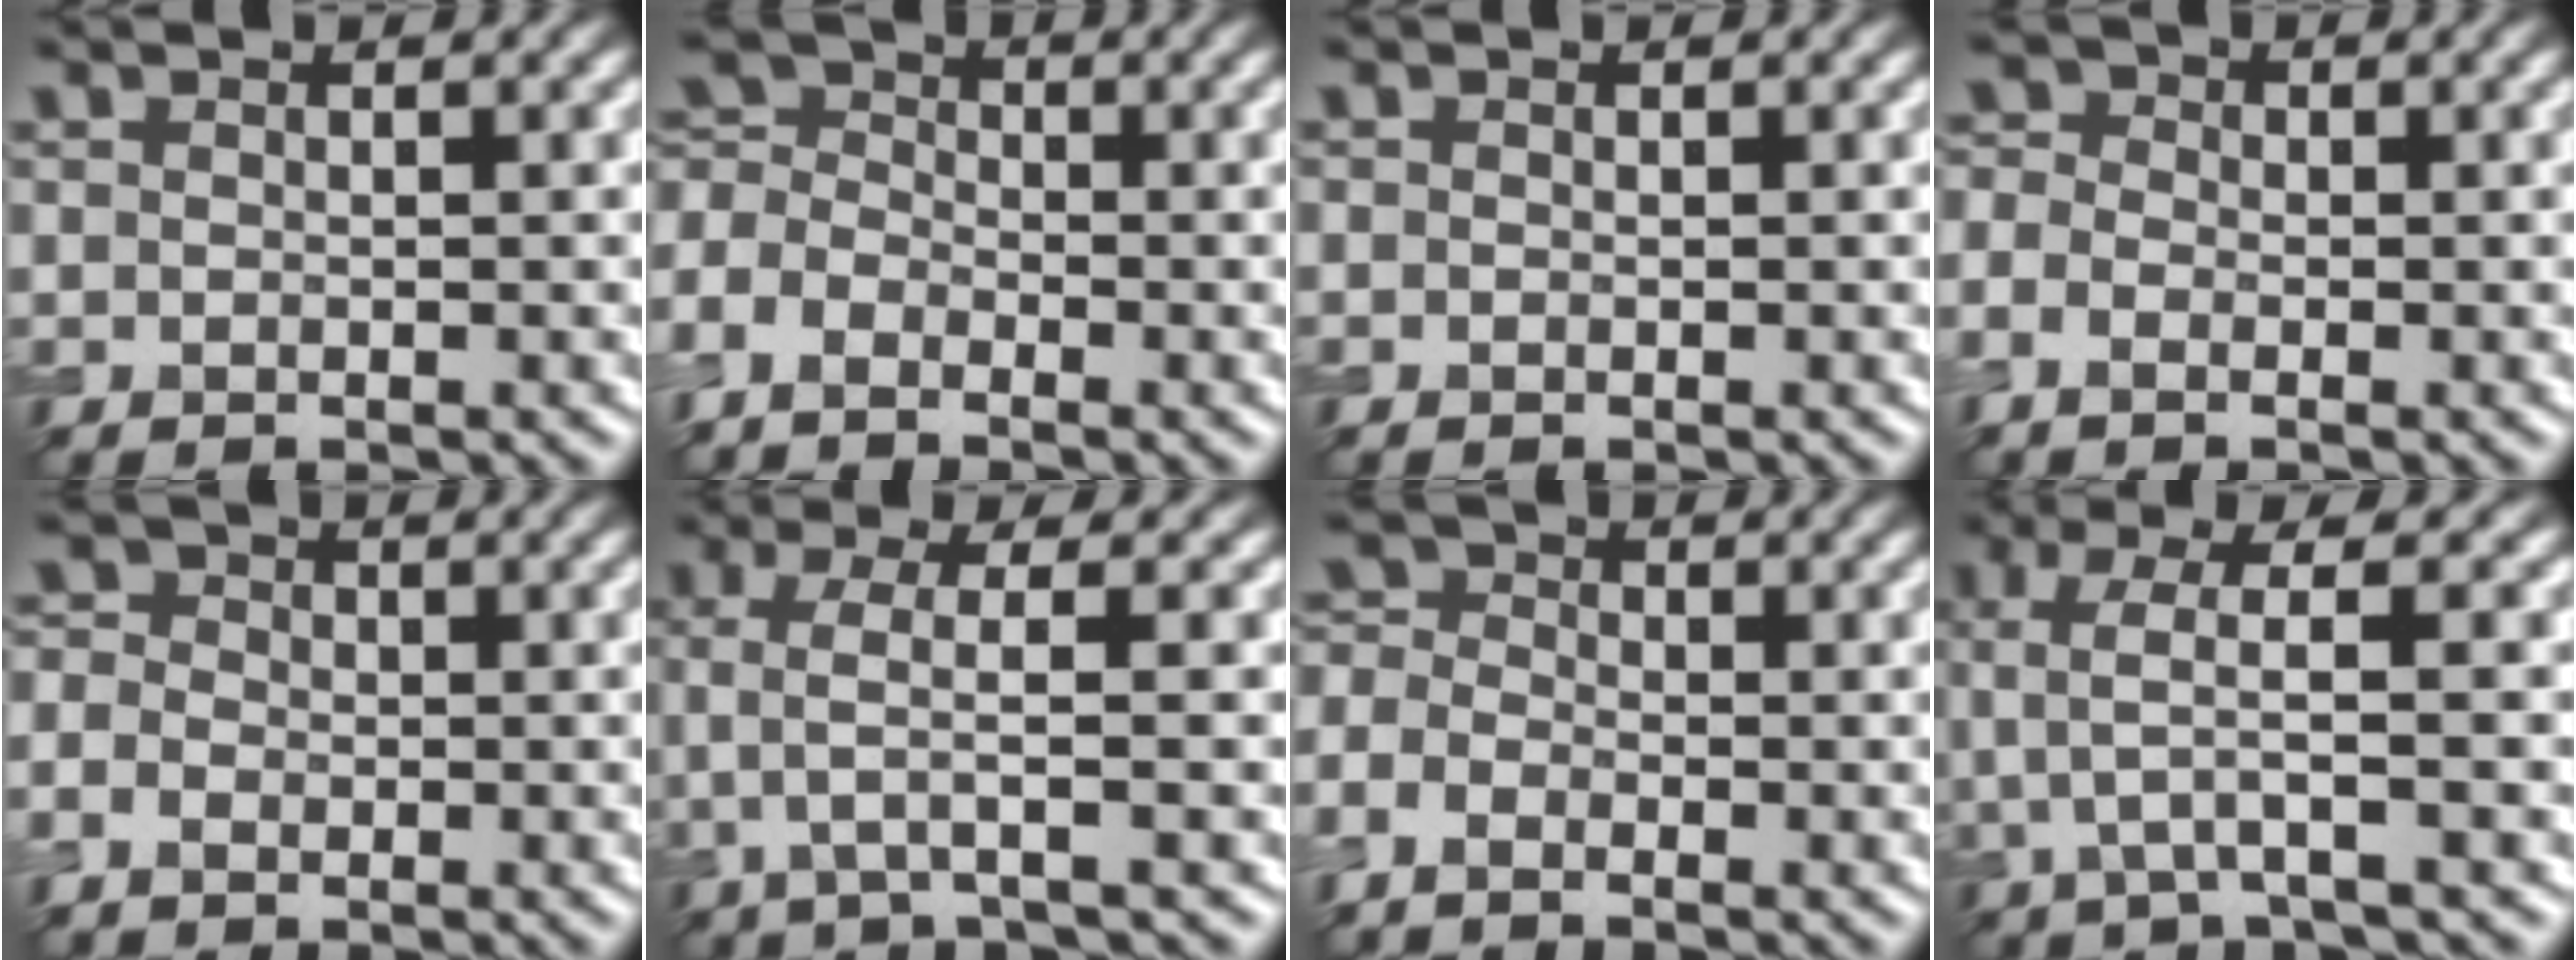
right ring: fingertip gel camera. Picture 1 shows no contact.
{"total": 4.8, "force": [-3.0, 2.7, 2.6], "torque": [-0.062, 0.001, -0.060]}
{"total": 0.0}
{"total": 2.9, "force": [-1.1, 2.1, 1.7], "torque": [-0.028, 0.005, -0.030]}
{"total": 3.7, "force": [-1.0, 3.1, 1.6], "torque": [-0.020, 0.008, -0.034]}
{"total": 3.5, "force": [0.1, 0.8, 3.4], "torque": [-0.065, 0.005, 0.000]}
{"total": 3.4, "force": [-1.9, 2.2, 1.8], "torque": [-0.038, 0.004, -0.045]}
{"total": 4.5, "force": [0.5, 1.0, 4.4], "torque": [-0.084, 0.012, 0.006]}